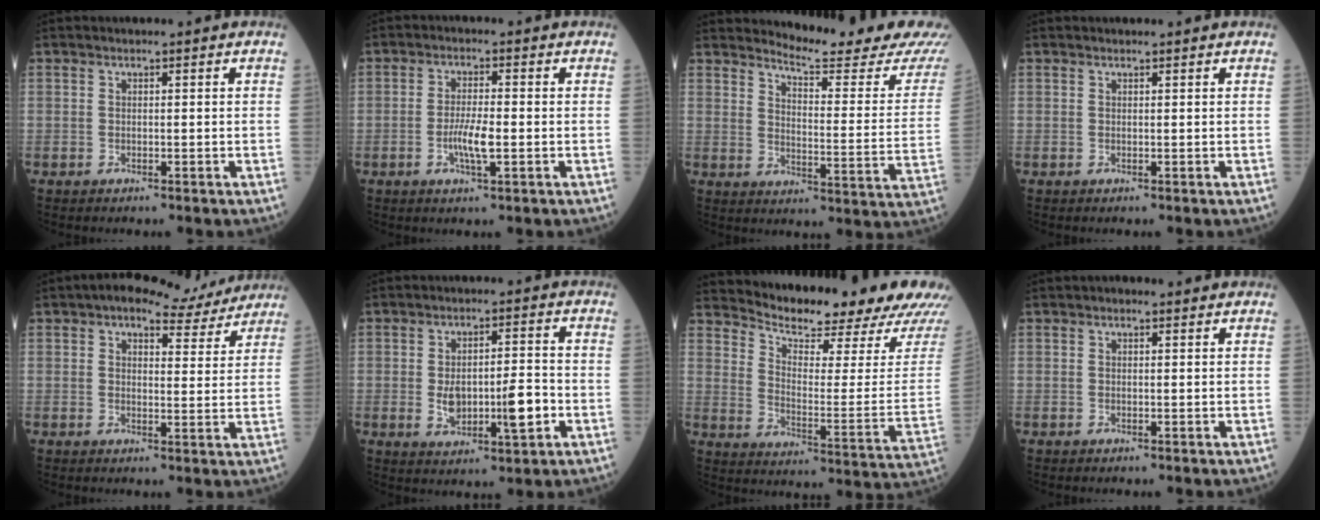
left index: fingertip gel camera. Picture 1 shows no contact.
{"total": 4.3, "force": [-1.1, 0.6, 4.2], "torque": [-0.084, -0.005, -0.020]}
{"total": 16.8, "force": [16.2, -1.1, 4.3], "torque": [-0.062, -0.113, 0.194]}
{"total": 0.8, "force": [0.7, -0.1, 0.2], "torque": [-0.010, 0.003, 0.013]}
{"total": 8.8, "force": [7.5, 3.1, 3.5], "torque": [-0.044, 0.017, 0.087]}
{"total": 8.7, "force": [-1.7, 2.8, 8.1], "torque": [-0.145, 0.004, -0.021]}
{"total": 21.7, "force": [20.7, -0.3, 6.7], "torque": [-0.134, -0.100, 0.285]}
{"total": 0.9, "force": [0.6, 0.4, 0.6], "torque": [-0.017, 0.007, 0.007]}